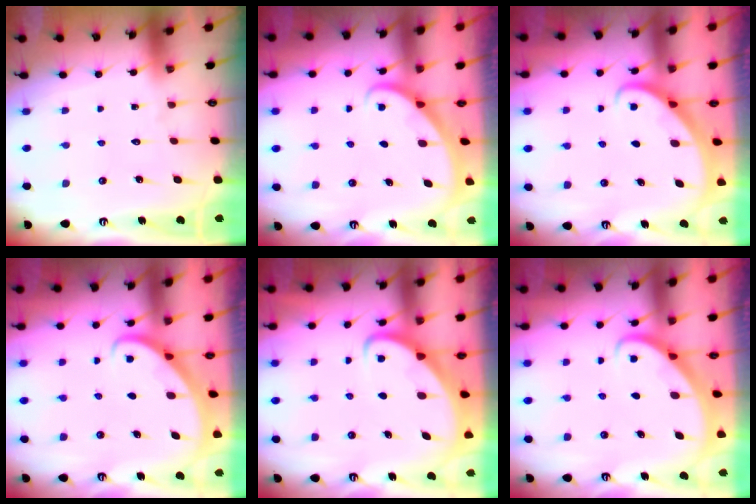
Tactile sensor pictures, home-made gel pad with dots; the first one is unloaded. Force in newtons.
{"total": 2.1, "press": 2.1, "slide": 0.1}
{"total": 2.7, "press": 2.7, "slide": 0.2}
{"total": 2.9, "press": 2.9, "slide": 0.2}
{"total": 3.2, "press": 3.2, "slide": 0.4}
{"total": 2.8, "press": 2.8, "slide": 0.2}